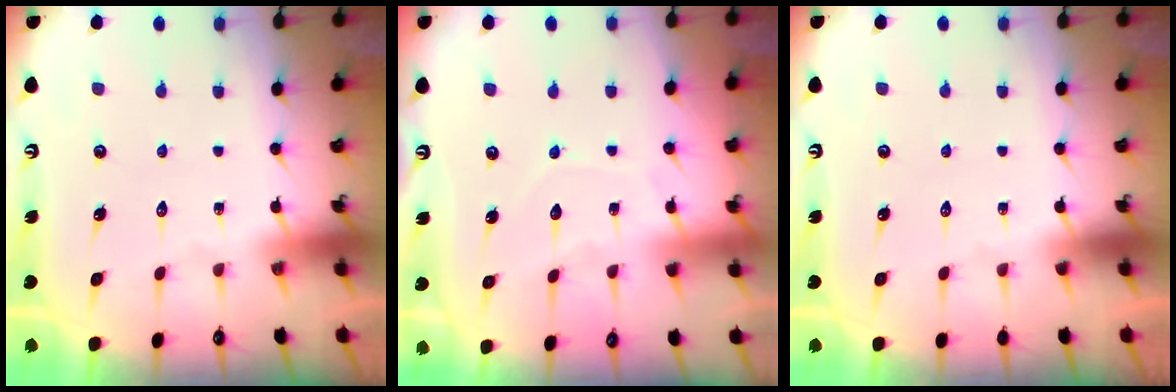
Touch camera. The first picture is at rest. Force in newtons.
{"total": 5.9, "press": 5.9, "slide": 0.5}
{"total": 0.0}